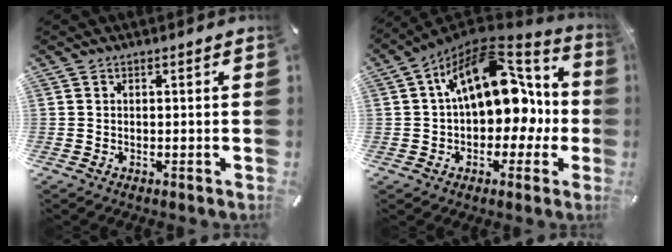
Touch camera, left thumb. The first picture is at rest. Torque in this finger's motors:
{"motor_torque": [1.41, 2.79, 1.87, -0.90, 0.43]}